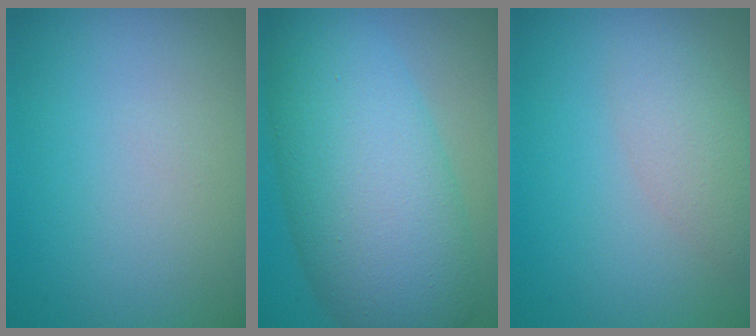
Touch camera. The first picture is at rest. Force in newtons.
{"total": 11.2, "press": 11.2, "slide": 0.3}
{"total": 2.9, "press": 2.9, "slide": 0.2}